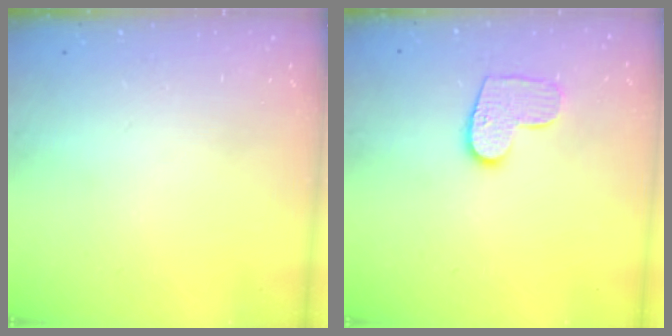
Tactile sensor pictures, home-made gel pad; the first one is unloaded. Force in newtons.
{"total": 9.3, "press": 9.3, "slide": 0.4}